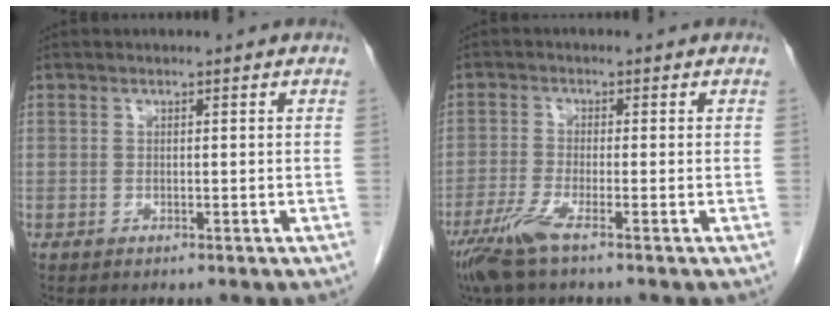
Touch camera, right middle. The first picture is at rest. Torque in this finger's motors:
{"motor_torque": [0.97, -0.58, 0.09, 0.07]}